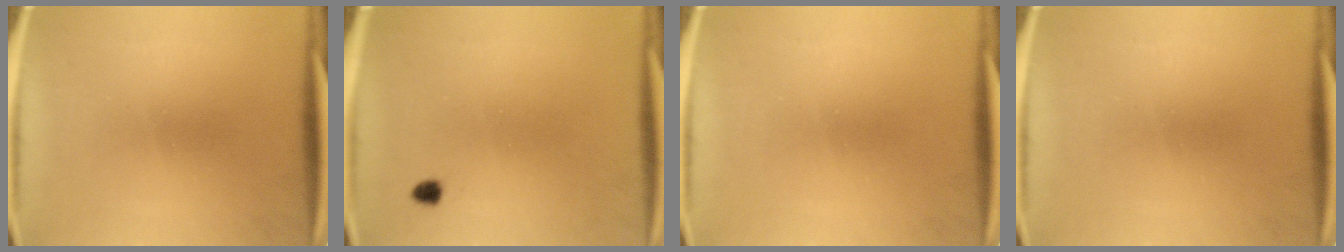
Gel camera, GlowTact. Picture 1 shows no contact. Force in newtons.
{"total": 1.2}
{"total": 0.0}
{"total": 0.0}